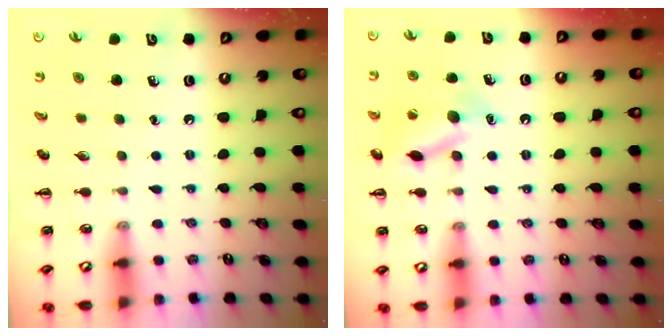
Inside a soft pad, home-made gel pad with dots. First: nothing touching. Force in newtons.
{"total": 12.7, "press": 12.6, "slide": 2.0}